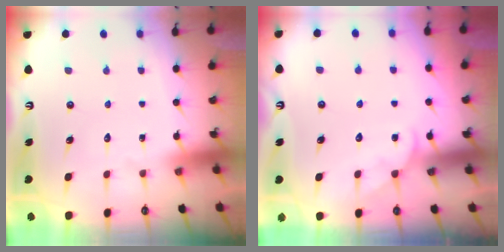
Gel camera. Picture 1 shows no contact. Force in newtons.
{"total": 3.6, "press": 3.6, "slide": 0.4}